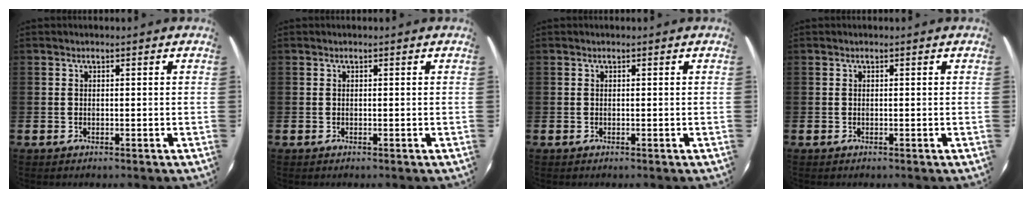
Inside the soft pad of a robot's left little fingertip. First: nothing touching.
{"total": 0.0}
{"total": 0.0}
{"total": 0.0}